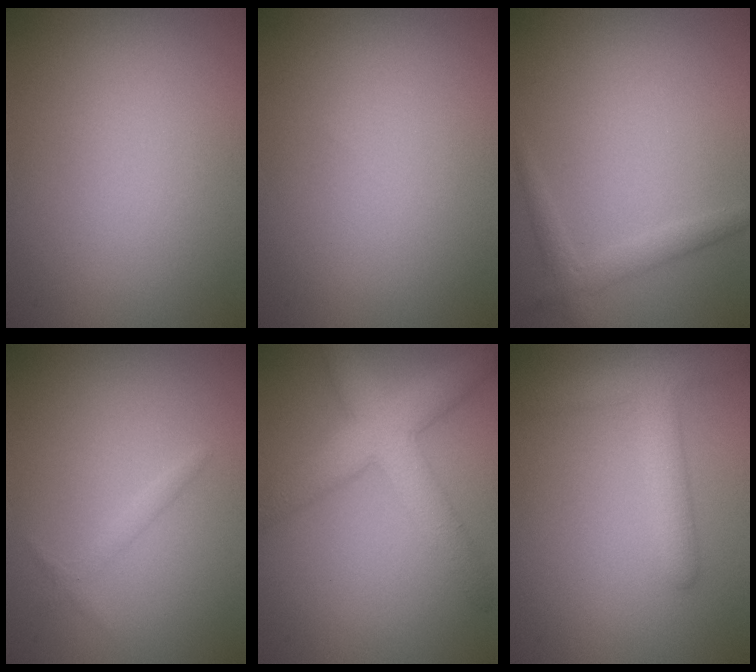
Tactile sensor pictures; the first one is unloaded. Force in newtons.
{"total": 0.0}
{"total": 1.8, "press": 1.8, "slide": 0.0}
{"total": 0.9, "press": 0.9, "slide": 0.1}
{"total": 6.0, "press": 6.0, "slide": 0.2}
{"total": 3.8, "press": 3.8, "slide": 0.3}